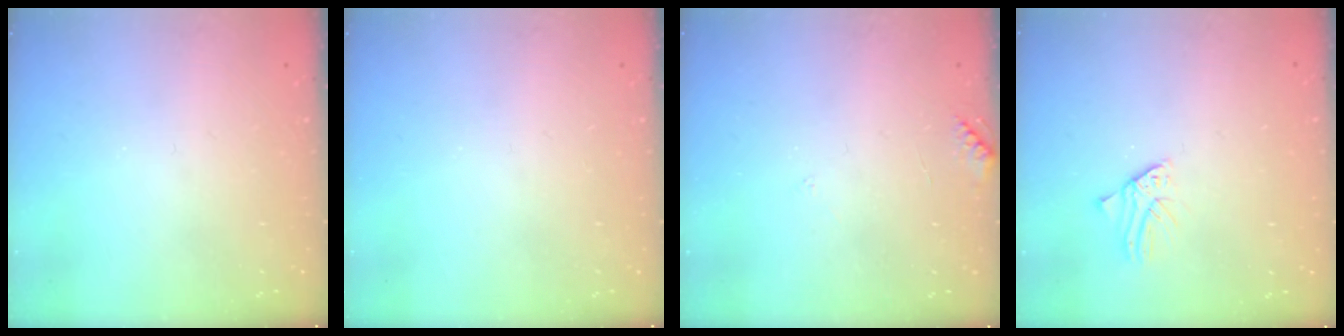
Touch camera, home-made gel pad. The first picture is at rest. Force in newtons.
{"total": 0.0}
{"total": 5.5, "press": 5.5, "slide": 0.7}
{"total": 1.3, "press": 1.3, "slide": 0.0}